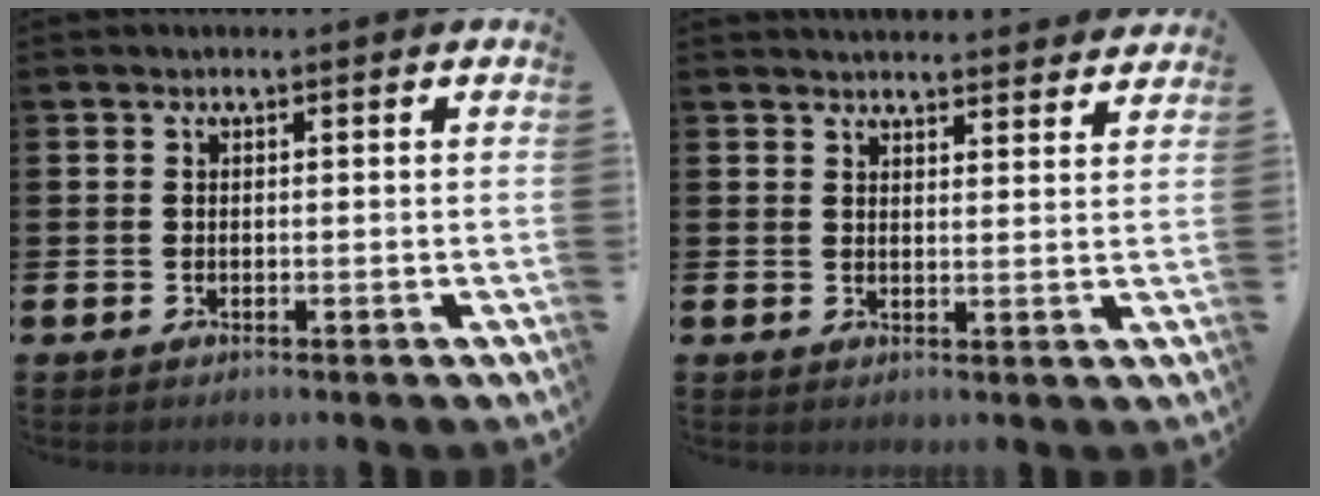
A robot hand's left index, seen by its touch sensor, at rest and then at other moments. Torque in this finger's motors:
{"motor_torque": [1.00, -1.14, 0.42, 0.09]}